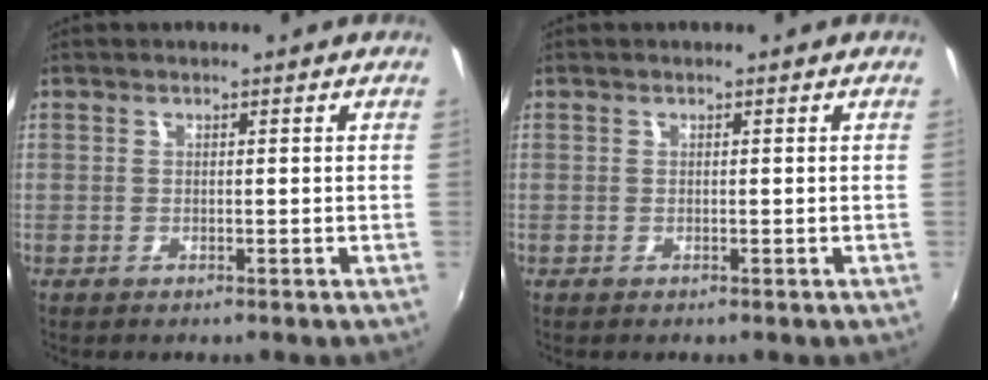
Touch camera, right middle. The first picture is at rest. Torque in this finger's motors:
{"motor_torque": [-0.01, 0.00, 0.00, 0.01]}